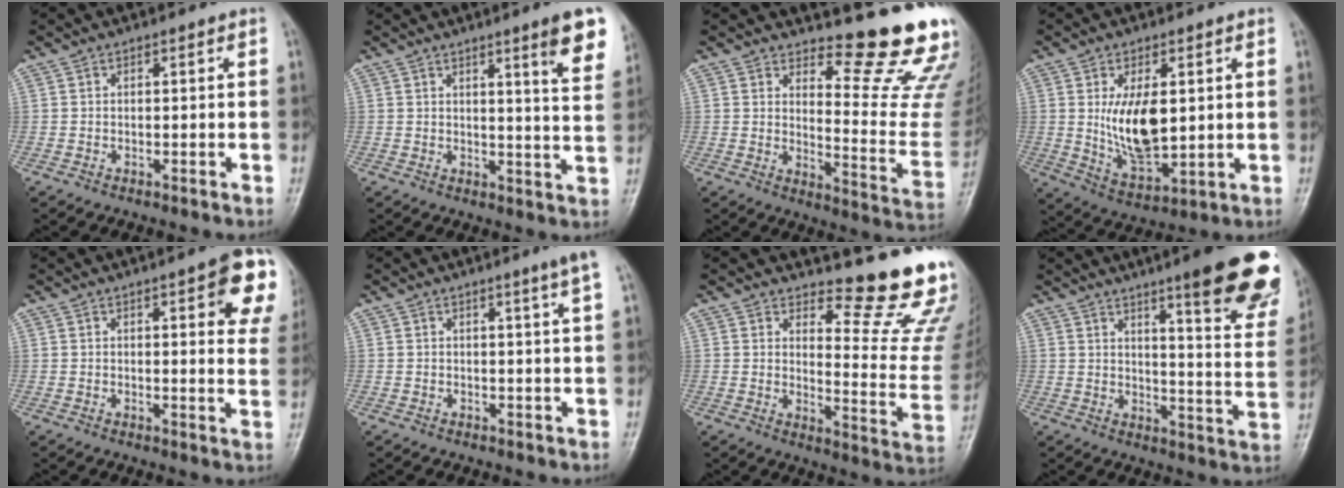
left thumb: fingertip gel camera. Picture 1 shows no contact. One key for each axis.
{"total": 9.2, "fx": 5.4, "fy": 0.7, "fz": 7.4, "tx": -0.083, "ty": -0.032, "tz": 0.066}
{"total": 15.8, "fx": 14.0, "fy": 2.1, "fz": 7.0, "tx": -0.061, "ty": -0.176, "tz": 0.173}
{"total": 11.6, "fx": 1.5, "fy": 5.9, "fz": 9.9, "tx": -0.157, "ty": -0.024, "tz": 0.042}
{"total": 11.8, "fx": 5.4, "fy": 3.2, "fz": 9.9, "tx": -0.085, "ty": -0.018, "tz": 0.058}
{"total": 3.6, "fx": 2.0, "fy": -0.7, "fz": 2.9, "tx": -0.043, "ty": -0.011, "tz": 0.030}
{"total": 15.4, "fx": 14.1, "fy": 2.1, "fz": 5.9, "tx": -0.043, "ty": -0.178, "tz": 0.167}
{"total": 22.2, "fx": 13.8, "fy": 3.8, "fz": 17.0, "tx": -0.193, "ty": -0.066, "tz": 0.179}